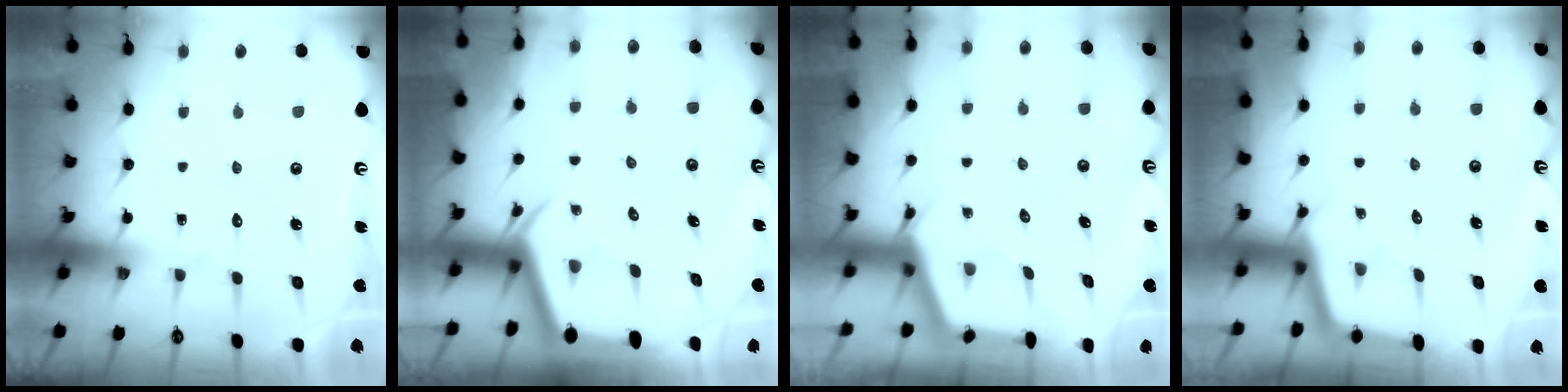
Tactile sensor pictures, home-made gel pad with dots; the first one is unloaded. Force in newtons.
{"total": 3.8, "press": 3.8, "slide": 0.4}
{"total": 2.7, "press": 2.7, "slide": 0.3}
{"total": 2.4, "press": 2.4, "slide": 0.2}